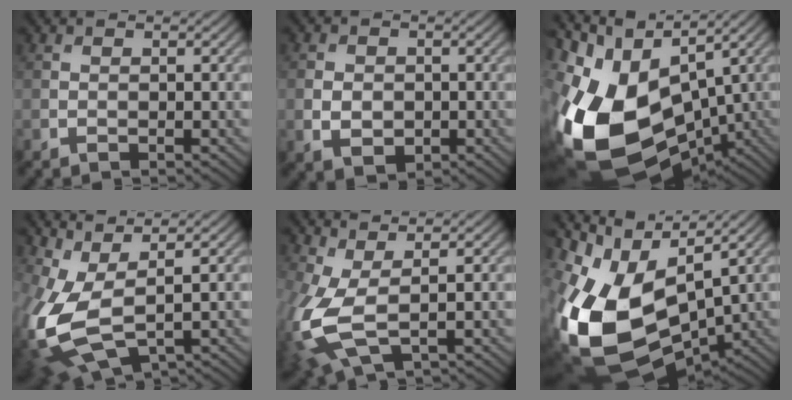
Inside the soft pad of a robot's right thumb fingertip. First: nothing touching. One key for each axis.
{"total": 3.6, "fx": -0.6, "fy": 2.8, "fz": 2.3, "tx": -0.047, "ty": -0.007, "tz": -0.011}
{"total": 18.9, "fx": -4.2, "fy": 11.3, "fz": 14.5, "tx": -0.340, "ty": -0.028, "tz": -0.059}
{"total": 10.9, "fx": -0.3, "fy": 5.3, "fz": 9.5, "tx": -0.257, "ty": -0.019, "tz": 0.005}
{"total": 8.8, "fx": -0.9, "fy": 4.6, "fz": 7.5, "tx": -0.214, "ty": -0.021, "tz": -0.013}
{"total": 17.7, "fx": -2.6, "fy": 10.2, "fz": 14.2, "tx": -0.348, "ty": -0.028, "tz": -0.028}